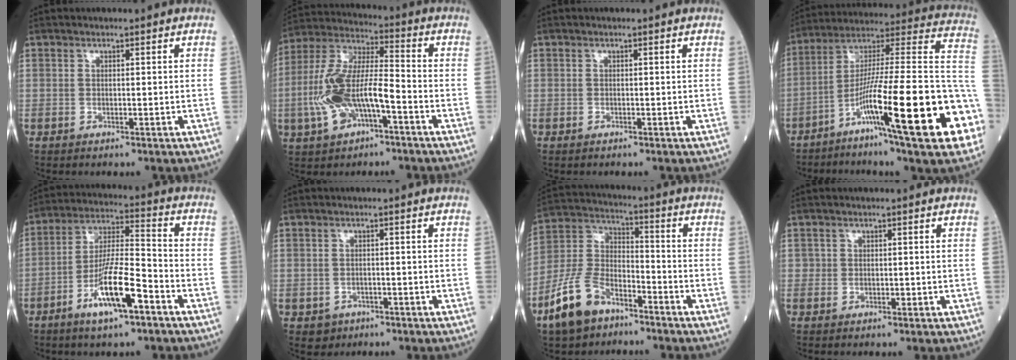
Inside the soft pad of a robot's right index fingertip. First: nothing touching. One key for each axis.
{"total": 13.4, "fx": -4.3, "fy": 4.5, "fz": 11.9, "tx": -0.256, "ty": 0.012, "tz": -0.078}
{"total": 0.0}
{"total": 27.8, "fx": -10.5, "fy": 1.5, "fz": 25.7, "tx": -0.331, "ty": -0.015, "tz": -0.174}
{"total": 11.9, "fx": -5.9, "fy": 1.7, "fz": 10.2, "tx": -0.194, "ty": -0.006, "tz": -0.109}
{"total": 2.5, "fx": -1.3, "fy": 2.2, "fz": 0.1, "tx": -0.001, "ty": 0.009, "tz": -0.016}
{"total": 11.6, "fx": -7.7, "fy": 5.9, "fz": 6.5, "tx": -0.158, "ty": 0.000, "tz": -0.154}
{"total": 1.0, "fx": -0.1, "fy": 0.9, "fz": 0.4, "tx": -0.005, "ty": 0.001, "tz": -0.002}